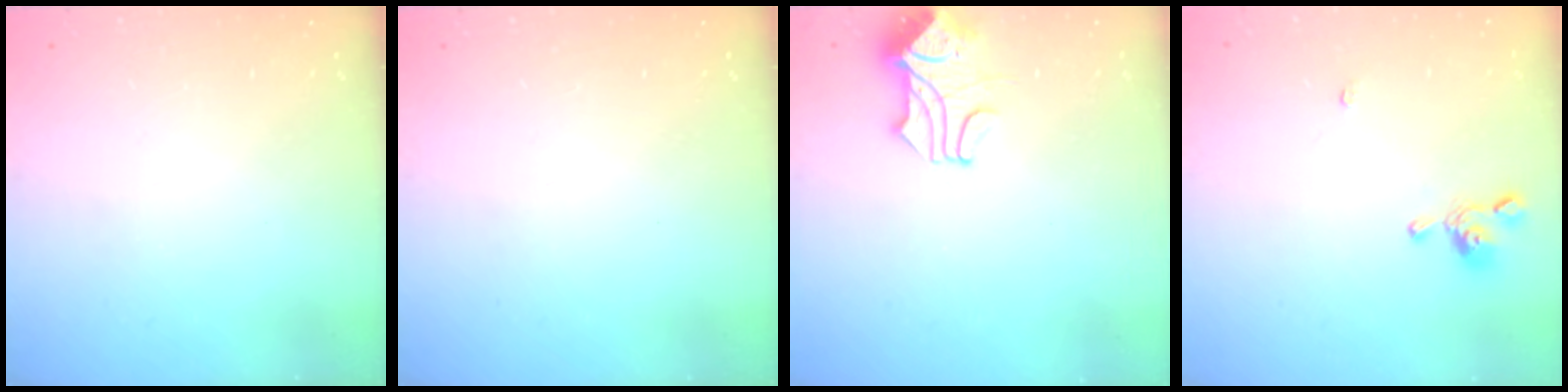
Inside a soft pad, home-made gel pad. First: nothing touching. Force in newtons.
{"total": 0.0}
{"total": 1.7, "press": 1.3, "slide": 1.2}
{"total": 2.6, "press": 2.6, "slide": 0.3}